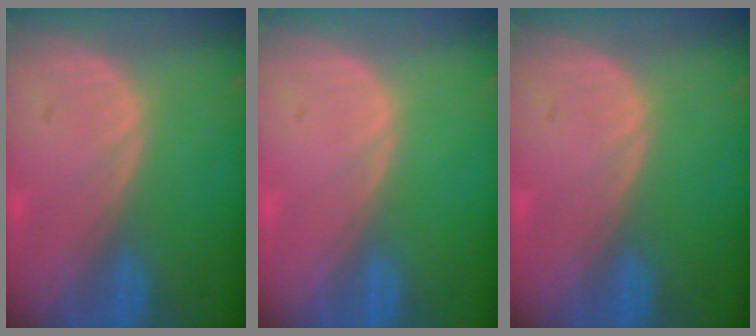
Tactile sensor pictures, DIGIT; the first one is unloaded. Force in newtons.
{"total": 0.0}
{"total": 0.0}